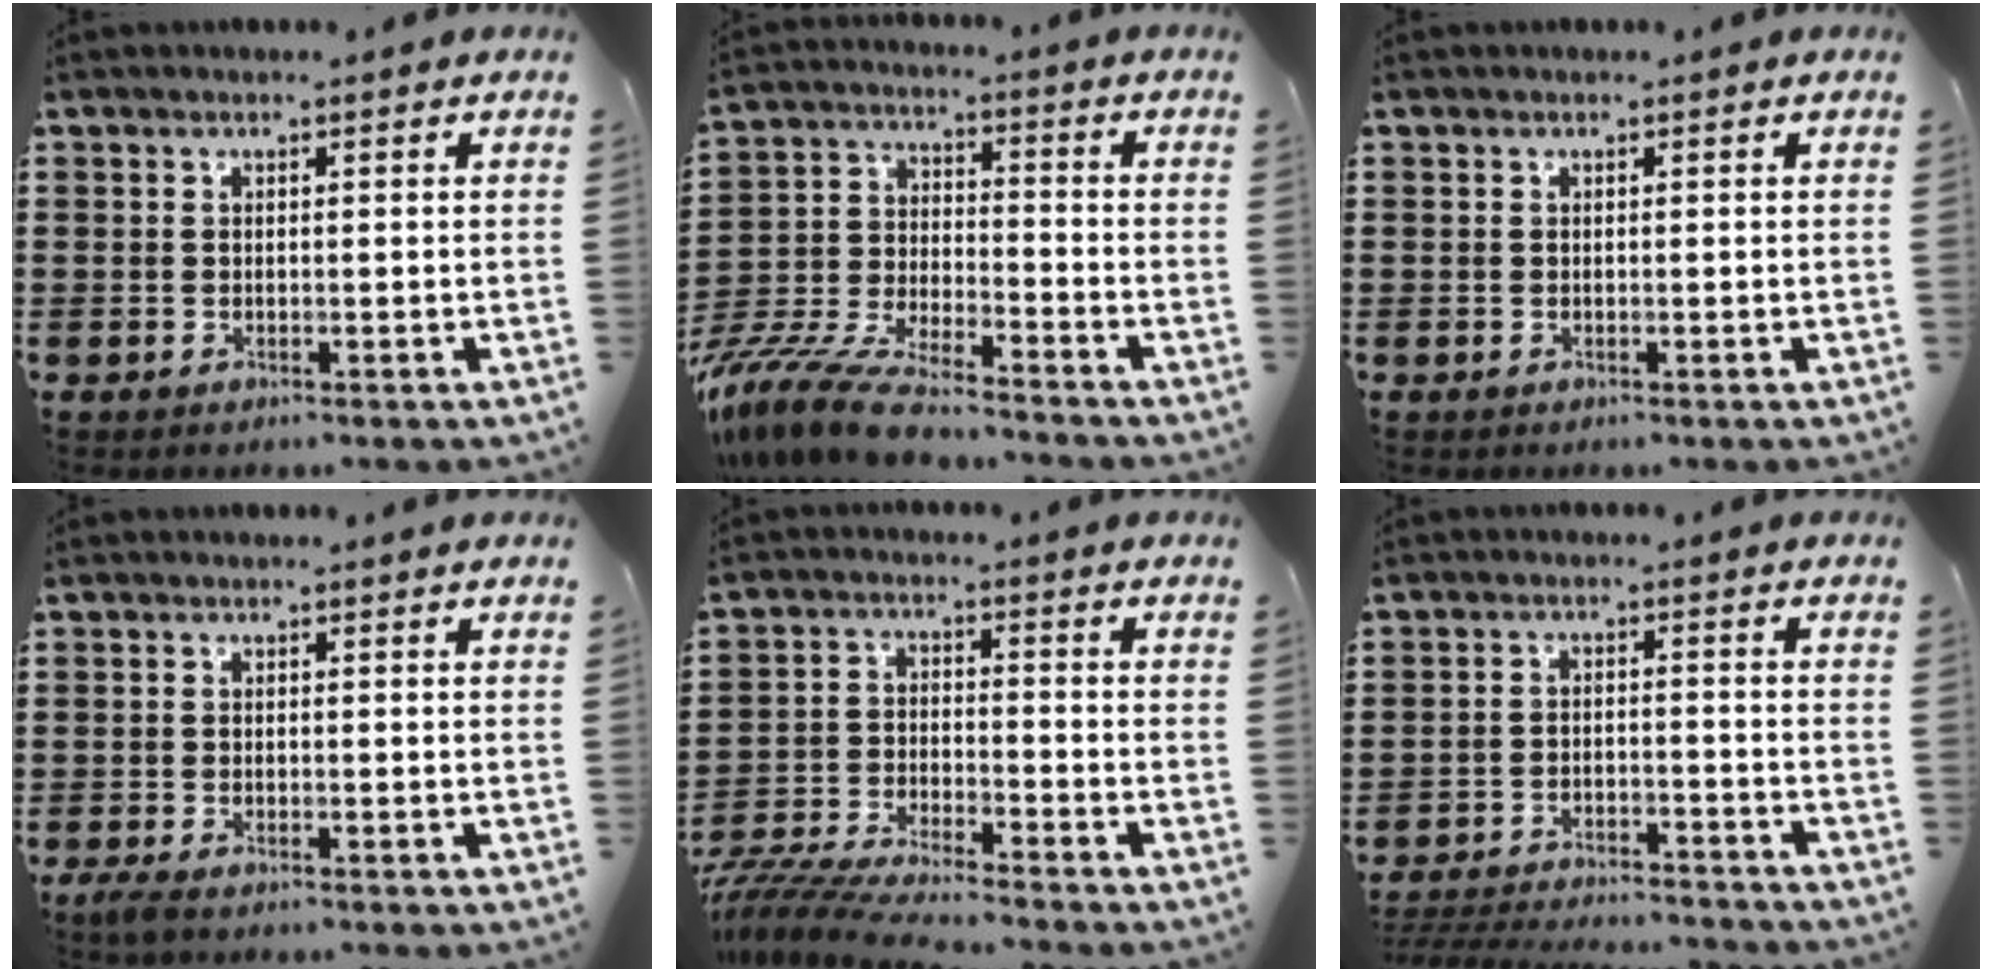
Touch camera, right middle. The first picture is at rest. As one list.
[{"total": 10.1, "force": [-9.3, 0.9, 3.8], "torque": [-0.092, 0.006, -0.190]}, {"total": 0.0}, {"total": 1.5, "force": [-1.2, 0.2, 1.0], "torque": [-0.026, -0.006, -0.023]}, {"total": 6.6, "force": [-6.4, 0.1, 1.6], "torque": [-0.047, -0.009, -0.132]}, {"total": 4.5, "force": [-4.4, 0.2, 0.7], "torque": [-0.019, 0.001, -0.094]}]